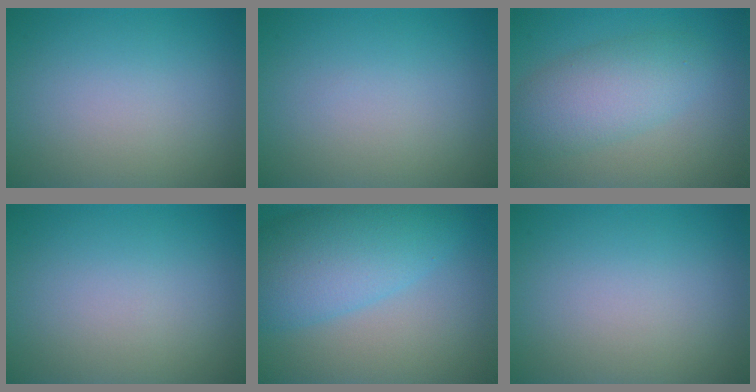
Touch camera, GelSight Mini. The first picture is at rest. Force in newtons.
{"total": 0.0}
{"total": 4.9, "press": 4.9, "slide": 0.2}
{"total": 0.0}
{"total": 7.6, "press": 7.6, "slide": 0.3}
{"total": 0.0}